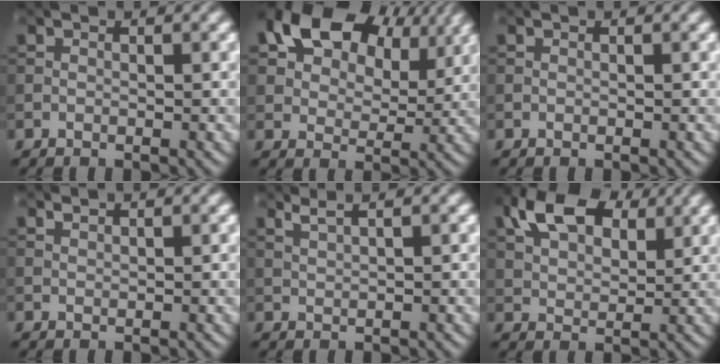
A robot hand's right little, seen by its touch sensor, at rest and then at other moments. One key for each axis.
{"total": 12.5, "fx": 6.8, "fy": 7.4, "fz": 7.4, "tx": -0.131, "ty": 0.022, "tz": 0.107}
{"total": 0.0}
{"total": 0.6, "fx": 0.6, "fy": 0.0, "fz": 0.2, "tx": -0.002, "ty": 0.000, "tz": 0.011}
{"total": 2.3, "fx": 1.6, "fy": 0.6, "fz": 1.5, "tx": -0.023, "ty": 0.005, "tz": 0.021}
{"total": 8.0, "fx": 3.8, "fy": 4.5, "fz": 5.3, "tx": -0.109, "ty": 0.015, "tz": 0.065}